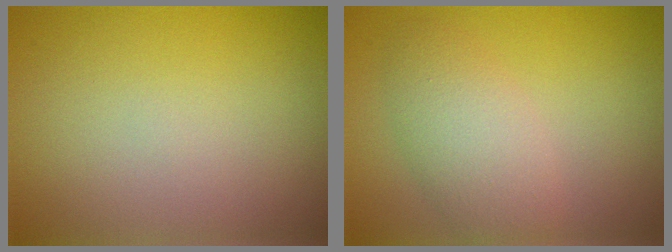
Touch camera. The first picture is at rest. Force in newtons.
{"total": 3.8, "press": 3.8, "slide": 0.1}